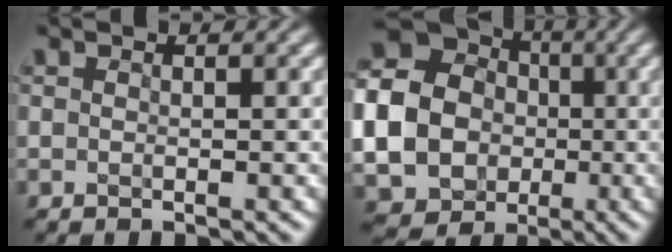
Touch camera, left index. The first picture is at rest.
{"total": 16.8, "force": [-1.3, 15.4, 6.5], "torque": [-0.183, -0.003, -0.060]}